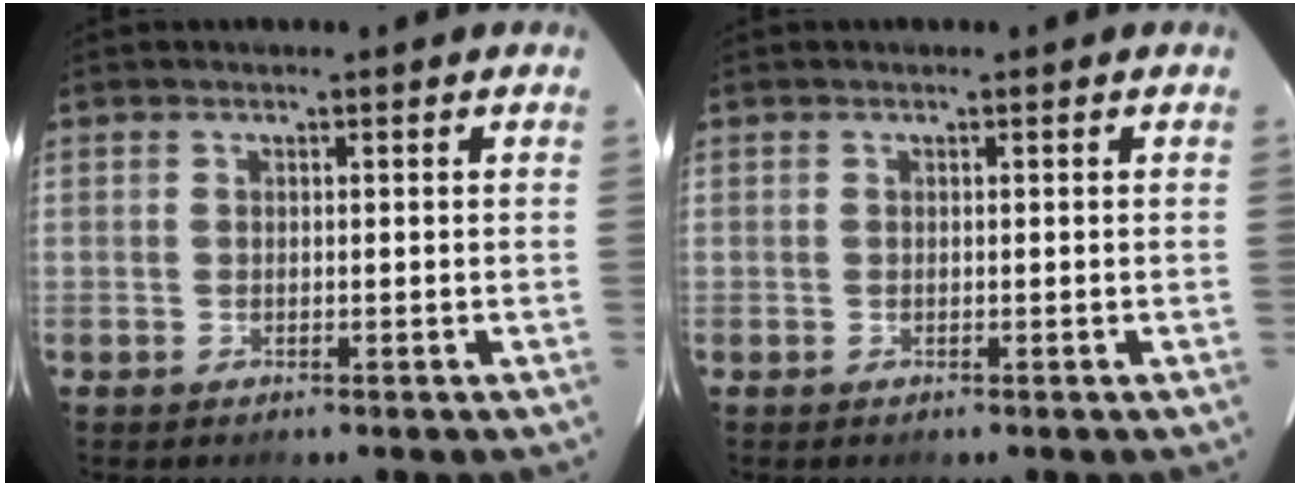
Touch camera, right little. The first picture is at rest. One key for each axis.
{"total": 0.0}